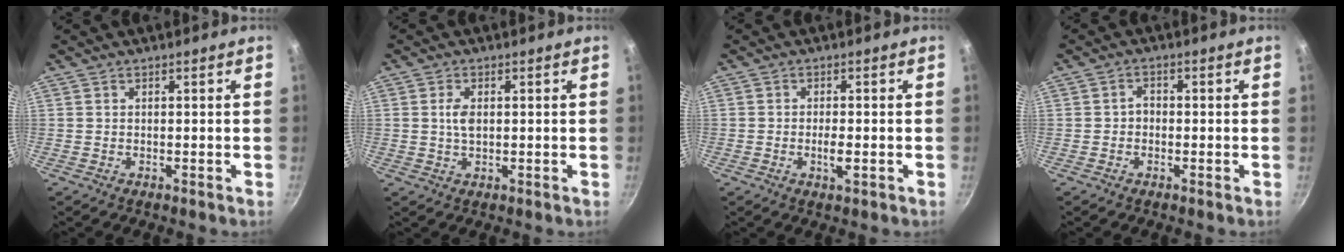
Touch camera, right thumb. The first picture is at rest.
{"total": 3.0, "force": [0.4, 1.6, 2.5], "torque": [-0.048, -0.002, 0.007]}
{"total": 2.7, "force": [-0.7, 1.0, 2.4], "torque": [-0.042, 0.000, -0.012]}
{"total": 1.9, "force": [-0.5, 1.5, 1.0], "torque": [-0.003, 0.008, -0.014]}